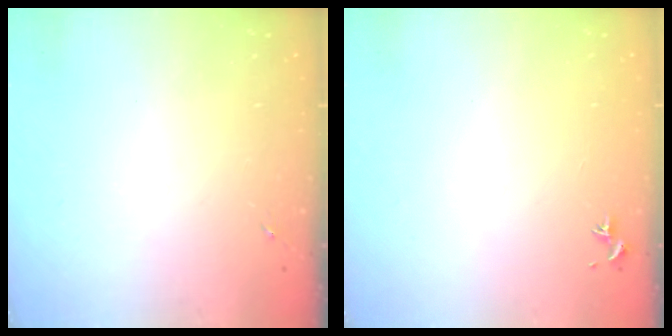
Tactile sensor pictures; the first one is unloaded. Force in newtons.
{"total": 0.7, "press": 0.6, "slide": 0.5}